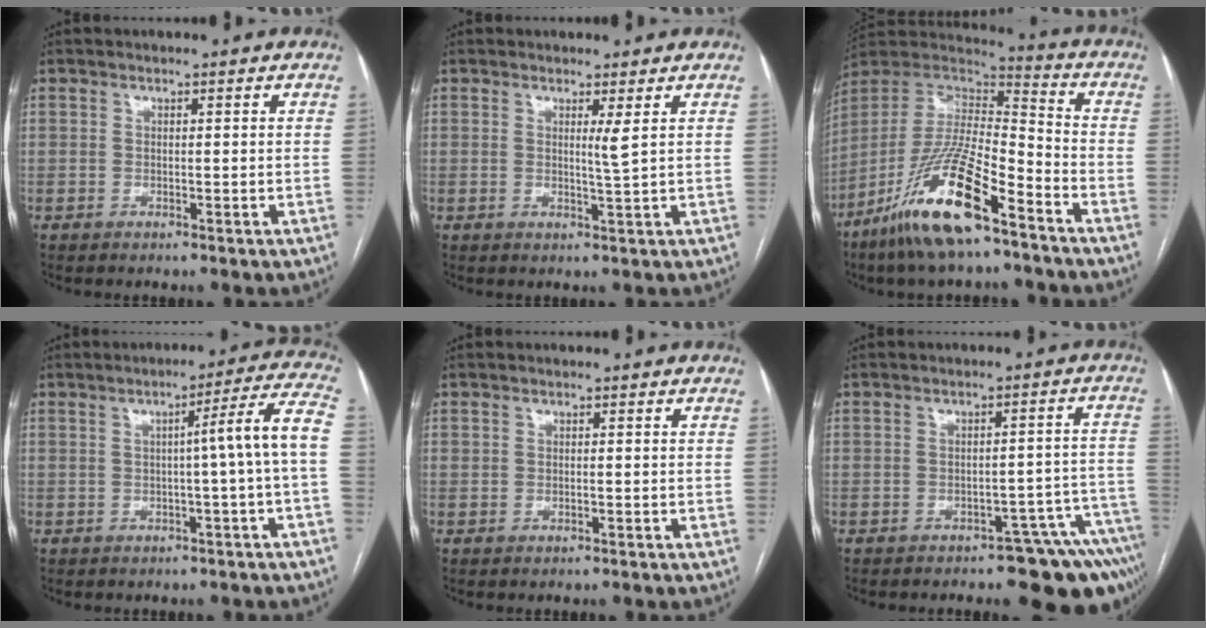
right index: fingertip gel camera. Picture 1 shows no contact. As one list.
[{"total": 1.7, "force": [0.6, -0.6, 1.4], "torque": [-0.029, -0.009, 0.013]}, {"total": 18.6, "force": [-11.6, 3.3, 14.2], "torque": [-0.304, -0.023, -0.217]}, {"total": 8.0, "force": [-0.6, -1.6, 7.8], "torque": [-0.098, 0.016, -0.008]}, {"total": 0.0}, {"total": 12.0, "force": [-9.7, 3.0, 6.4], "torque": [-0.009, 0.039, -0.113]}]